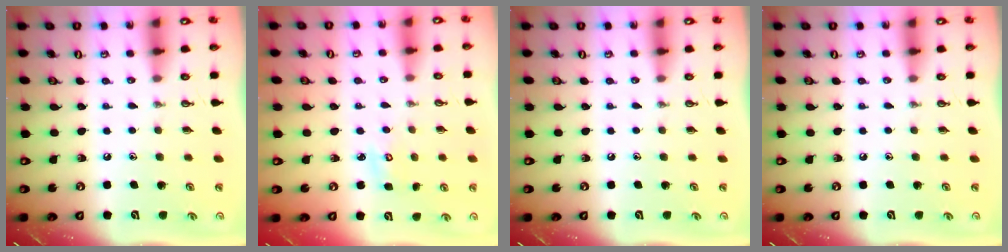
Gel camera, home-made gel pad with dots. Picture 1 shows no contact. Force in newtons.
{"total": 3.2, "press": 3.1, "slide": 0.2}
{"total": 0.0}
{"total": 0.0}